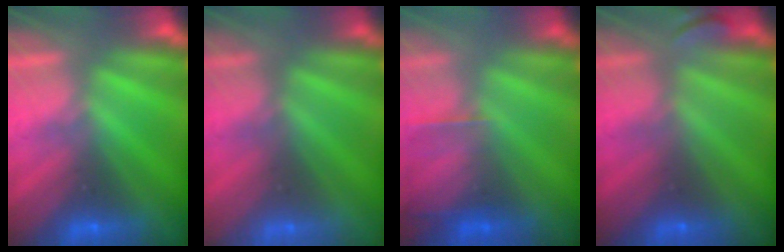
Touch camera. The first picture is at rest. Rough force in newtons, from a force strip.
{"total": 3.0}
{"total": 2.2}
{"total": 2.3}